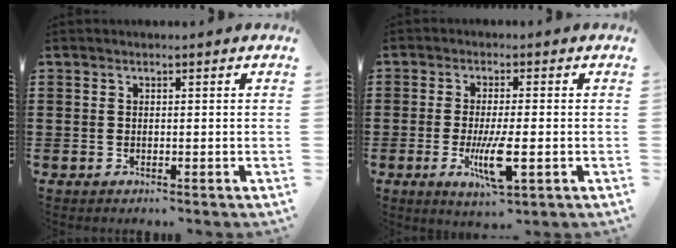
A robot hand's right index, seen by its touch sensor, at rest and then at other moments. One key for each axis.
{"total": 7.5, "fx": -2.1, "fy": 1.7, "fz": 7.0, "tx": -0.147, "ty": -0.021, "tz": -0.040}